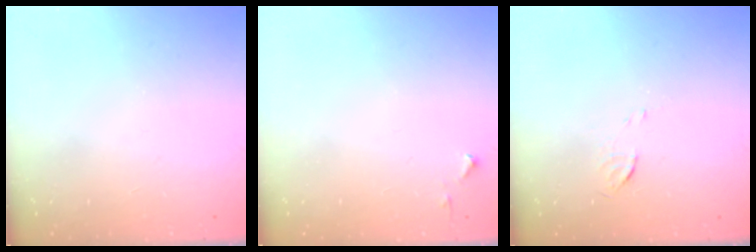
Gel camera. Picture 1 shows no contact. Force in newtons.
{"total": 3.7, "press": 3.7, "slide": 0.6}
{"total": 3.3, "press": 3.3, "slide": 0.3}